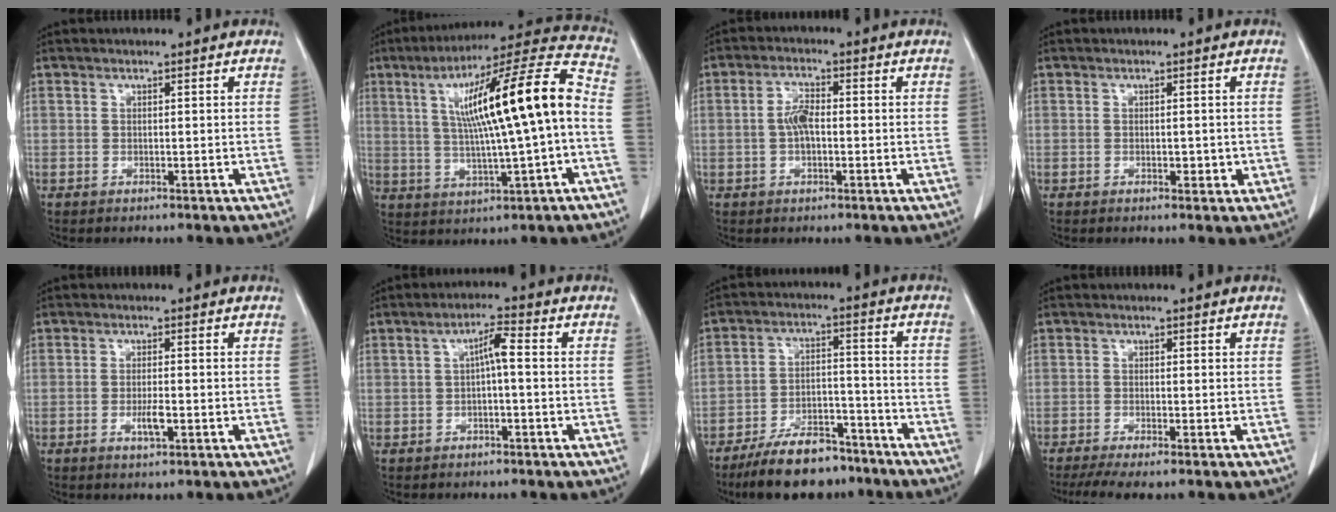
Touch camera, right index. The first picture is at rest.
{"total": 18.5, "force": [1.4, 1.3, 18.4], "torque": [-0.295, 0.035, 0.022]}
{"total": 3.9, "force": [-0.3, 1.8, 3.4], "torque": [-0.070, 0.009, -0.008]}
{"total": 1.6, "force": [-0.2, 1.0, 1.2], "torque": [-0.013, 0.000, 0.000]}
{"total": 2.6, "force": [-0.9, 0.5, 2.4], "torque": [-0.048, -0.002, -0.013]}
{"total": 3.5, "force": [0.2, 0.5, 3.4], "torque": [-0.061, 0.013, 0.003]}
{"total": 10.2, "force": [-7.4, 4.4, 5.4], "torque": [-0.091, -0.004, -0.124]}
{"total": 4.0, "force": [-2.8, 0.4, 2.8], "torque": [-0.049, -0.009, -0.049]}